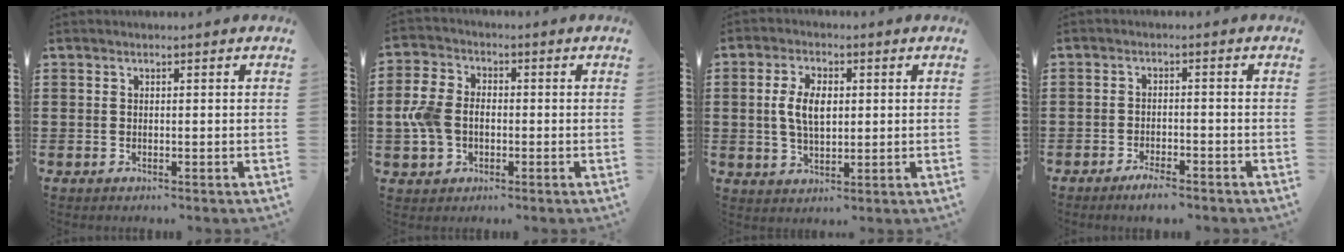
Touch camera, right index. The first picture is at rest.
{"total": 6.3, "force": [-0.9, 4.6, 4.2], "torque": [-0.119, 0.003, -0.026]}
{"total": 5.8, "force": [0.4, 3.0, 4.9], "torque": [-0.099, 0.005, 0.002]}
{"total": 2.6, "force": [-2.4, 0.2, 1.0], "torque": [-0.017, 0.003, -0.046]}